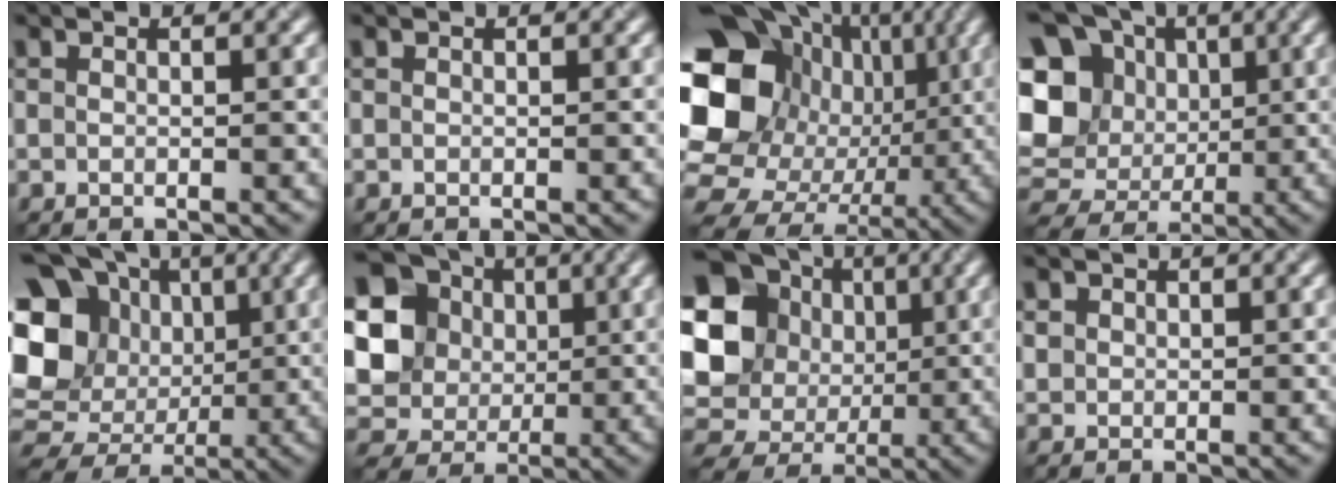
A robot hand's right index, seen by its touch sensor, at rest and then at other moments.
{"total": 0.0}
{"total": 20.1, "force": [0.9, 17.3, 10.2], "torque": [-0.204, 0.004, -0.001]}
{"total": 15.0, "force": [1.2, 13.0, 7.2], "torque": [-0.186, 0.030, 0.008]}
{"total": 18.1, "force": [0.9, 15.8, 8.7], "torque": [-0.205, 0.019, 0.005]}
{"total": 15.8, "force": [3.6, 14.3, 5.7], "torque": [-0.178, 0.019, 0.058]}
{"total": 17.4, "force": [2.6, 15.8, 6.8], "torque": [-0.188, 0.023, 0.026]}
{"total": 1.1, "force": [0.4, 1.0, 0.2], "torque": [0.001, -0.003, 0.010]}